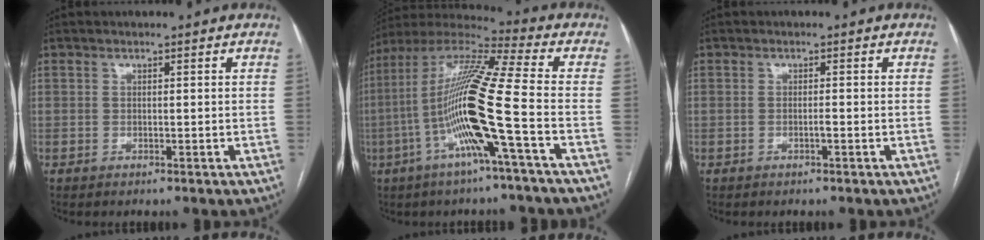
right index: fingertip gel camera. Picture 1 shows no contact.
{"total": 17.2, "force": [-4.6, -0.7, 16.6], "torque": [-0.327, 0.004, -0.099]}
{"total": 0.7, "force": [-0.4, 0.0, 0.6], "torque": [-0.013, 0.000, -0.006]}